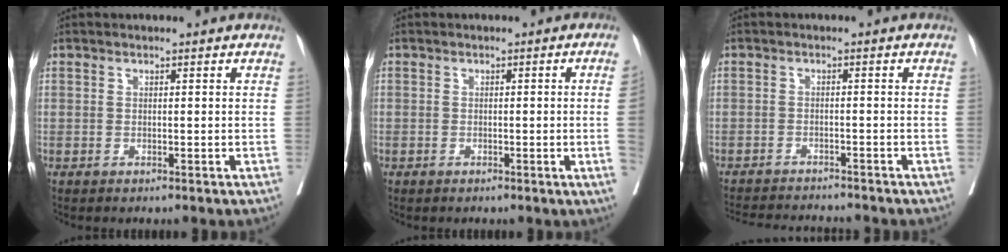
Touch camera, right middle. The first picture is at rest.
{"total": 2.9, "force": [-0.5, -1.0, 2.6], "torque": [-0.033, -0.004, -0.007]}
{"total": 9.8, "force": [-9.3, 0.9, 2.7], "torque": [-0.039, -0.004, -0.133]}